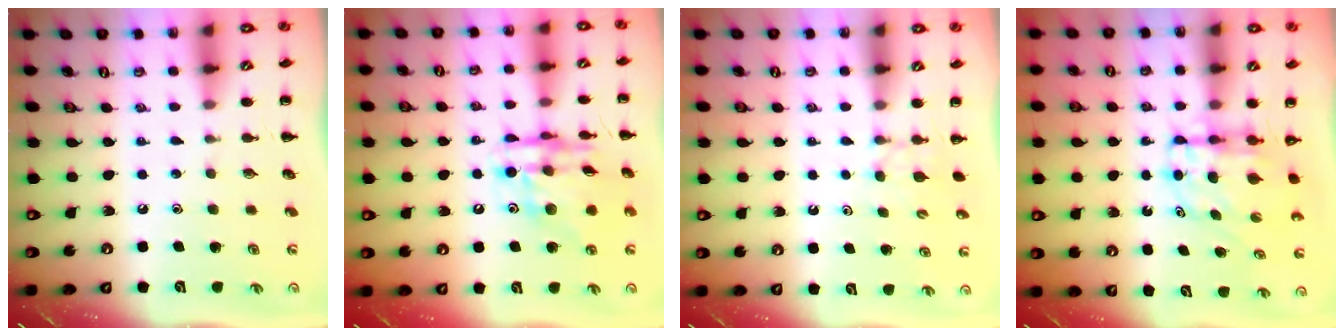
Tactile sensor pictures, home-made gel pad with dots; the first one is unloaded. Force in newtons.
{"total": 14.9, "press": 14.4, "slide": 3.9}
{"total": 2.6, "press": 2.4, "slide": 1.1}
{"total": 6.7, "press": 6.6, "slide": 0.9}